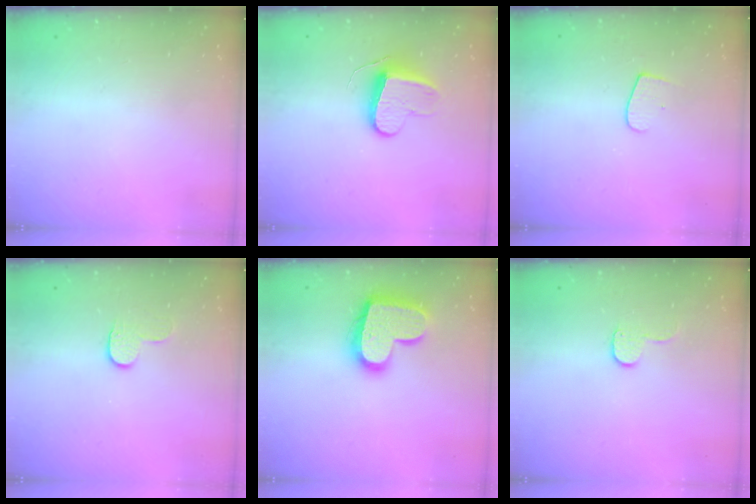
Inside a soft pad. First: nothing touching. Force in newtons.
{"total": 9.6, "press": 9.5, "slide": 0.6}
{"total": 5.0, "press": 5.0, "slide": 0.4}
{"total": 5.8, "press": 5.8, "slide": 0.5}
{"total": 18.0, "press": 18.0, "slide": 1.1}
{"total": 5.5, "press": 5.5, "slide": 0.5}